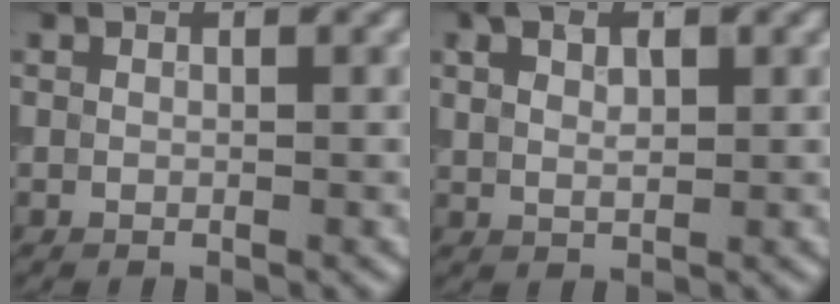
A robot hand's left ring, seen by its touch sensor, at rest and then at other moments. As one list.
[{"total": 2.7, "force": [1.1, 1.4, 2.0], "torque": [-0.042, 0.003, 0.024]}]